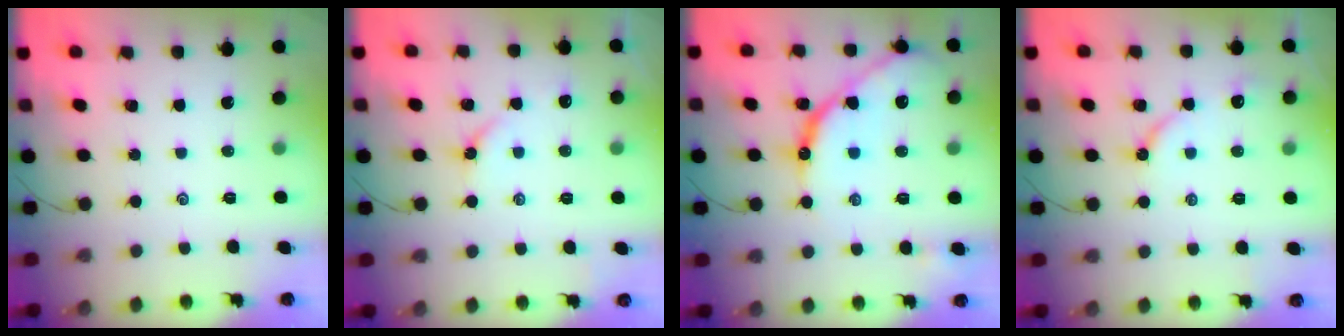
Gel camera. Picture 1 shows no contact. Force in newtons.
{"total": 3.8, "press": 3.8, "slide": 0.5}
{"total": 14.2, "press": 14.2, "slide": 0.9}
{"total": 5.8, "press": 5.8, "slide": 0.6}